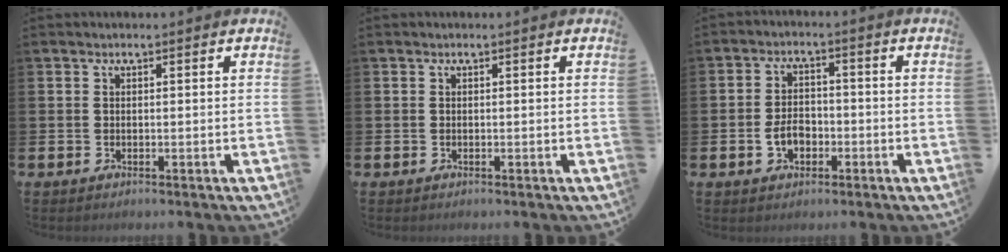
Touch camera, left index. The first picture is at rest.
{"total": 0.0}
{"total": 3.8, "force": [-1.2, 2.7, 2.4], "torque": [-0.042, 0.003, -0.025]}